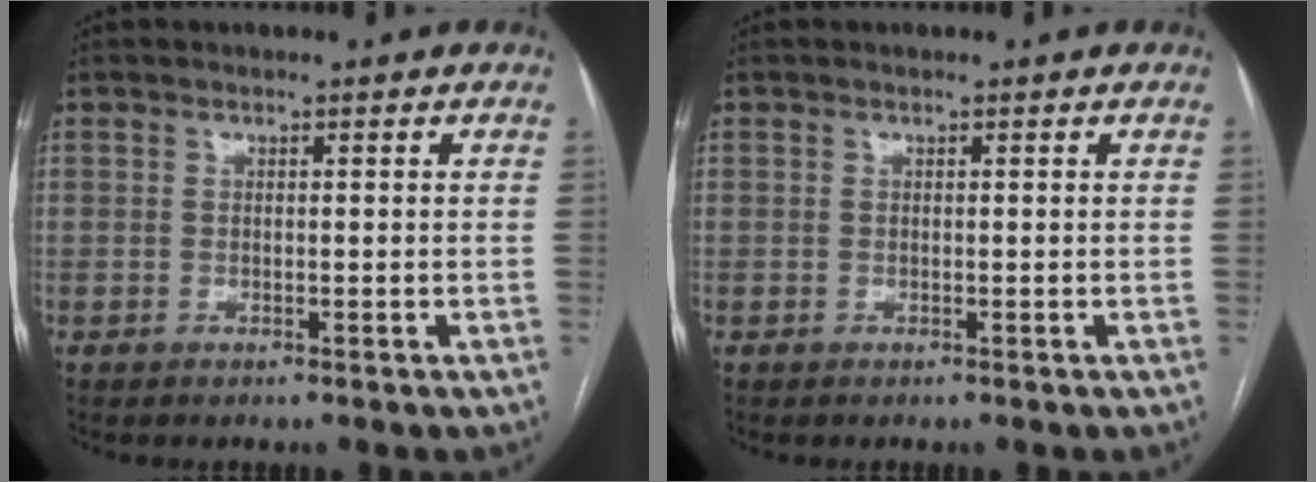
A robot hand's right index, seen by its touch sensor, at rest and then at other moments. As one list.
[{"total": 0.0}]